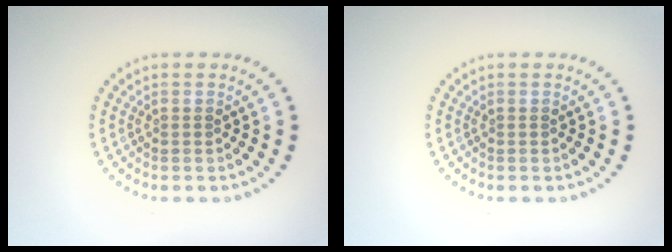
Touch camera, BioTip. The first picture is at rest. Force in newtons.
{"total": 0.0}